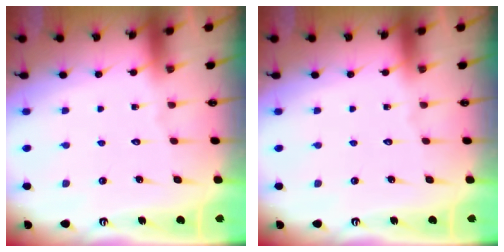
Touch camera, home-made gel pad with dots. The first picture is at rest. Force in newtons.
{"total": 0.0}